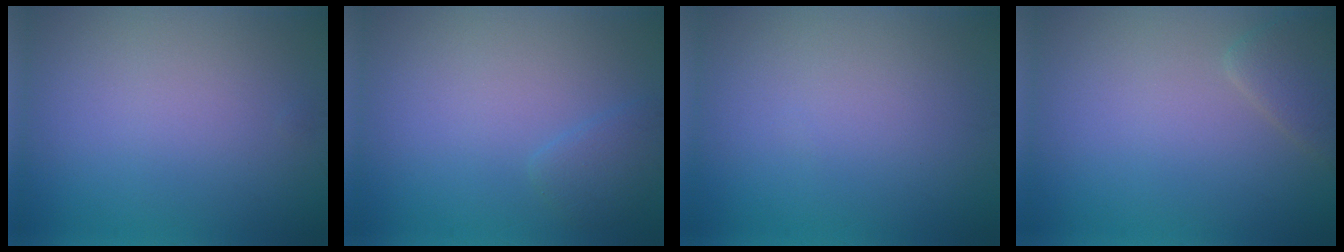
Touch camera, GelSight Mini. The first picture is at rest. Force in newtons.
{"total": 1.5, "press": 1.5, "slide": 0.2}
{"total": 0.0}
{"total": 2.3, "press": 2.3, "slide": 0.2}